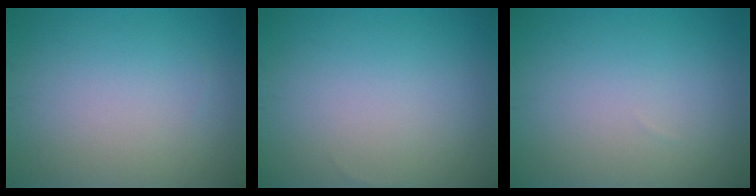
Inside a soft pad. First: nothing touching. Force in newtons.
{"total": 0.0}
{"total": 0.0}